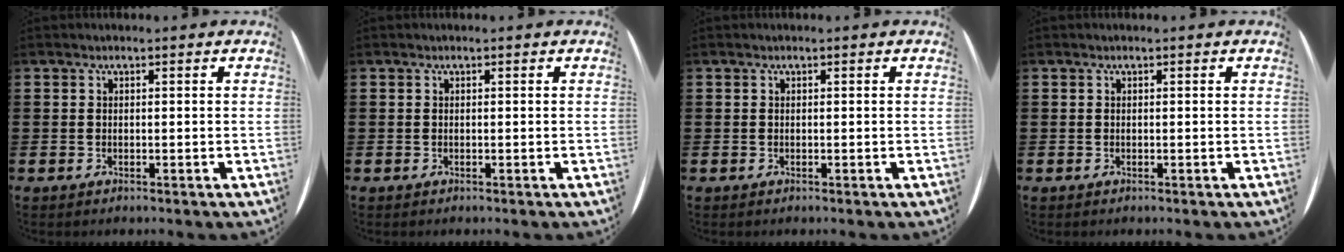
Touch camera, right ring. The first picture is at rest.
{"total": 0.0}
{"total": 0.0}
{"total": 0.0}